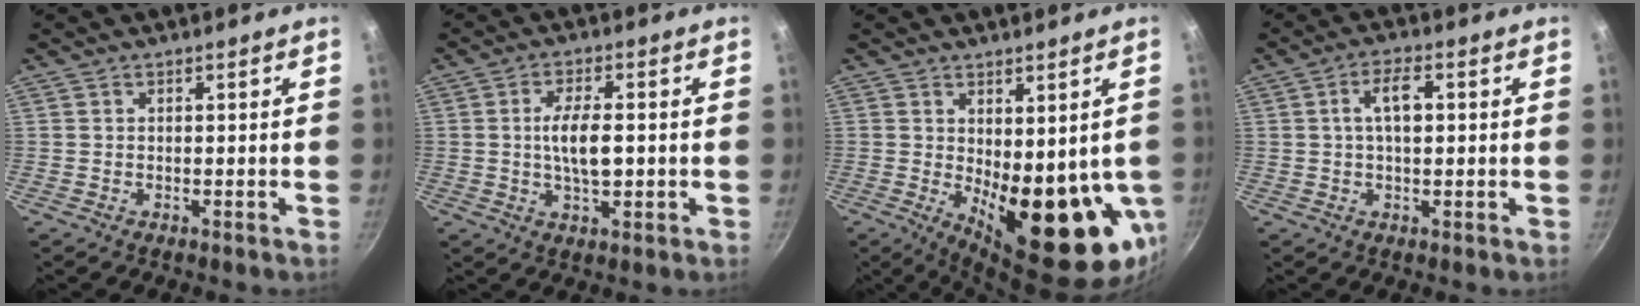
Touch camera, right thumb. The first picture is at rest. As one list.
[{"total": 7.5, "force": [-0.2, 3.2, 6.8], "torque": [-0.117, 0.009, -0.005]}, {"total": 16.5, "force": [-1.5, 7.0, 14.8], "torque": [-0.174, -0.035, 0.000]}, {"total": 5.7, "force": [0.8, 2.5, 5.0], "torque": [-0.084, 0.012, 0.009]}]